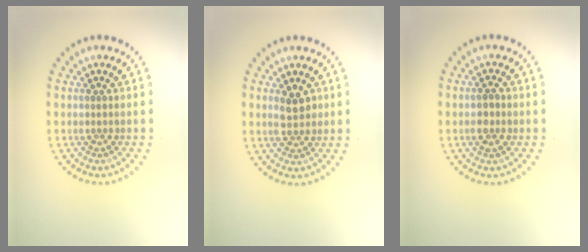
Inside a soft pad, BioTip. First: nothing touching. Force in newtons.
{"total": 2.2, "press": 2.1, "slide": 0.3}
{"total": 1.8, "press": 1.8, "slide": 0.3}